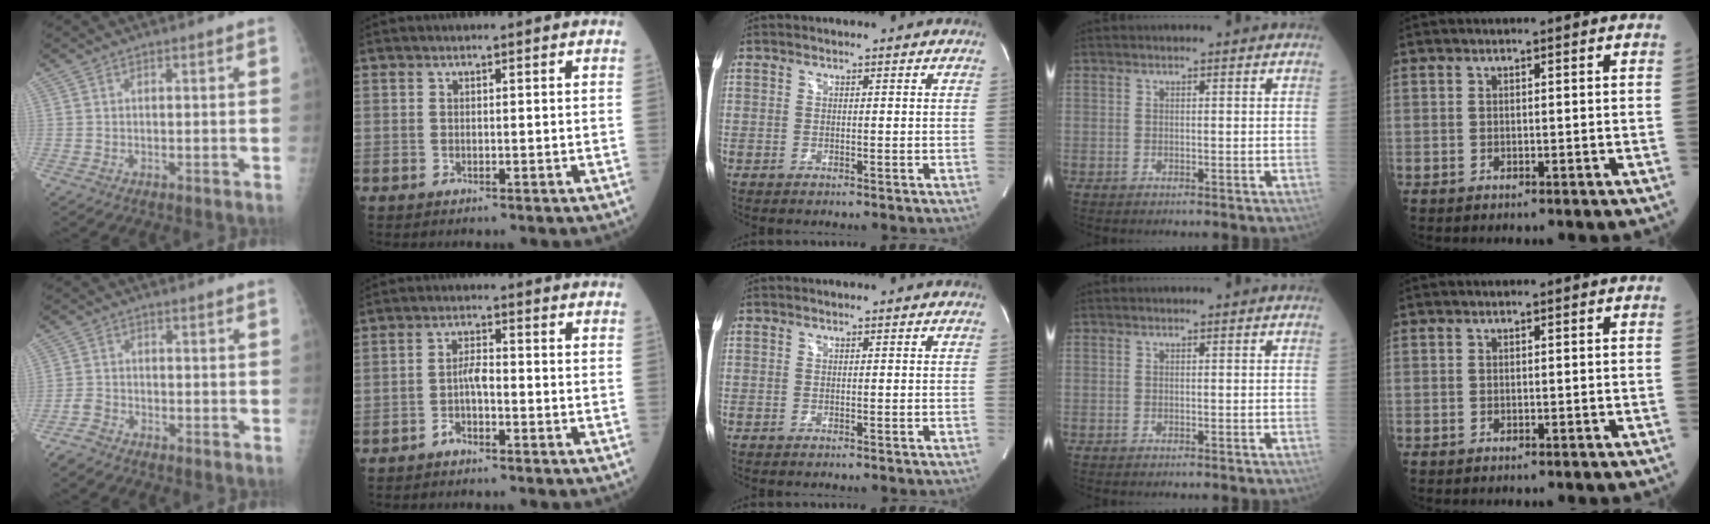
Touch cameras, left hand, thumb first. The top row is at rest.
{"thumb": {"total": 2.5, "force": [-2.4, 0.8, 0.3], "torque": [-0.012, 0.003, -0.053]}, "index": {"total": 2.8, "force": [-1.3, 0.9, 2.3], "torque": [-0.046, 0.007, -0.026]}}